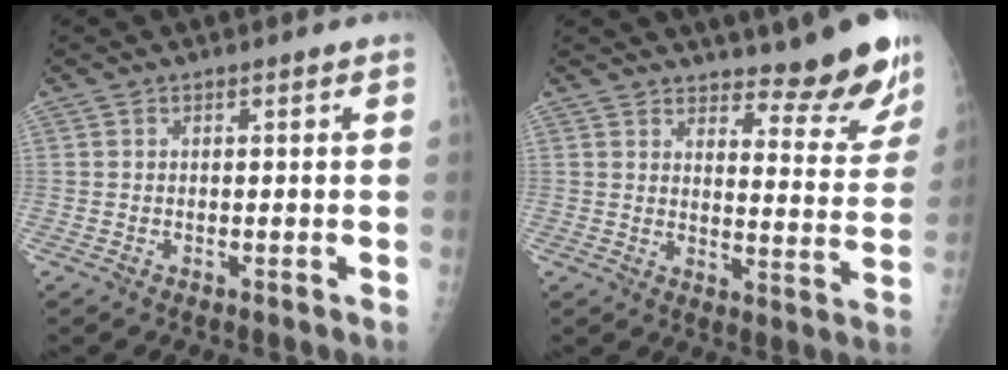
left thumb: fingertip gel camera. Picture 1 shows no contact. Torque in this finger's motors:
{"motor_torque": [0.08, 0.17, 0.05, -0.32, 0.03]}